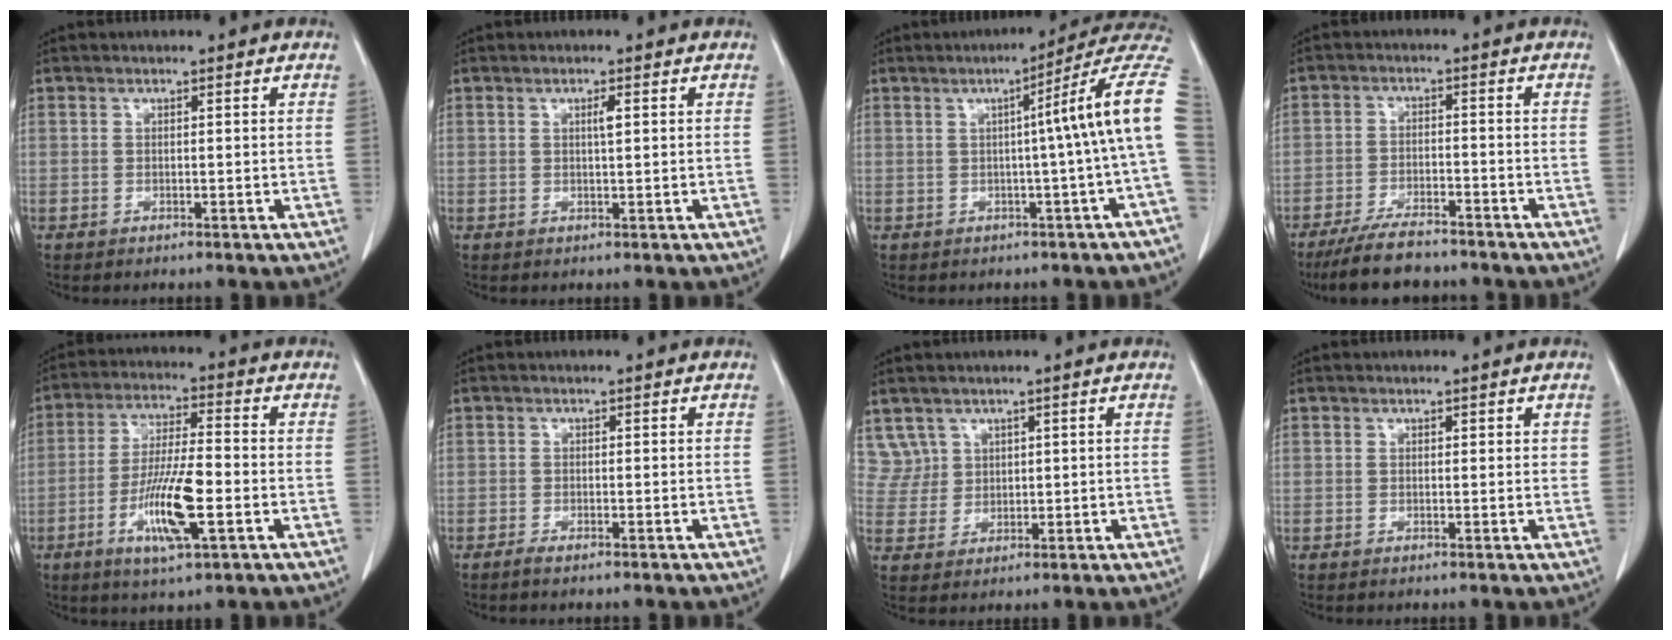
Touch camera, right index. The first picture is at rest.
{"total": 1.3, "force": [0.4, 0.1, 1.2], "torque": [-0.024, 0.001, 0.006]}
{"total": 11.2, "force": [0.9, -1.9, 11.1], "torque": [-0.124, 0.026, 0.002]}
{"total": 8.3, "force": [-7.1, 2.0, 3.8], "torque": [-0.068, -0.019, -0.122]}
{"total": 11.0, "force": [-3.5, 1.5, 10.3], "torque": [-0.196, -0.008, -0.063]}
{"total": 1.1, "force": [-0.9, -0.1, 0.7], "torque": [-0.016, -0.003, -0.017]}
{"total": 4.3, "force": [2.7, 3.3, -0.5], "torque": [0.025, 0.007, 0.058]}
{"total": 1.1, "force": [0.6, 0.6, 0.6], "torque": [0.000, 0.000, 0.005]}